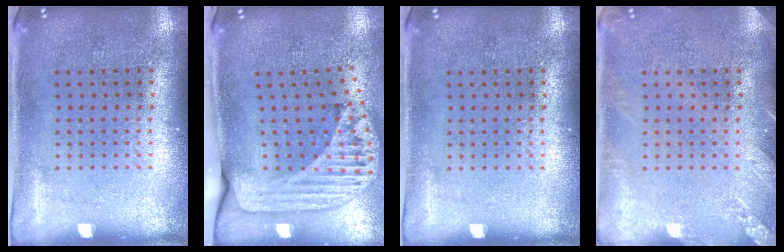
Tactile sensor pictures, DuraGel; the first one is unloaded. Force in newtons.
{"total": 2.4, "press": 1.7, "slide": 1.7}
{"total": 0.0}
{"total": 1.9, "press": 1.8, "slide": 0.2}